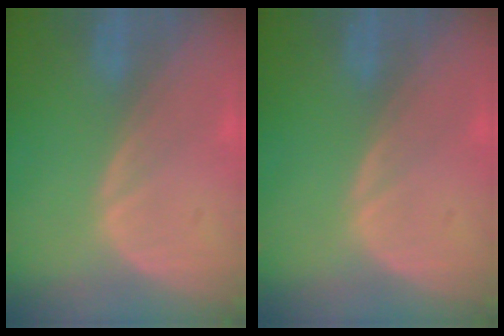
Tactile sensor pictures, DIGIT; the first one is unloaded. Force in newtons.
{"total": 0.0}